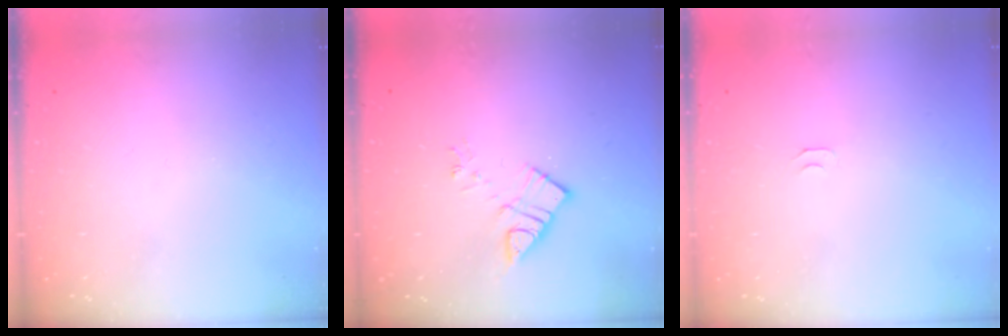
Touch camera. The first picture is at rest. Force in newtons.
{"total": 7.9, "press": 7.9, "slide": 0.4}
{"total": 5.1, "press": 5.1, "slide": 0.5}